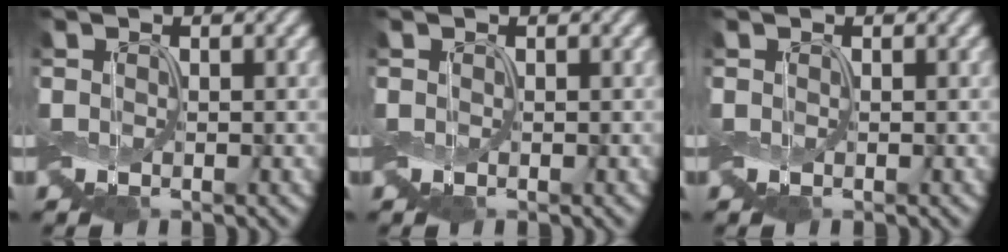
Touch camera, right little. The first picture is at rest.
{"total": 0.0}
{"total": 0.0}